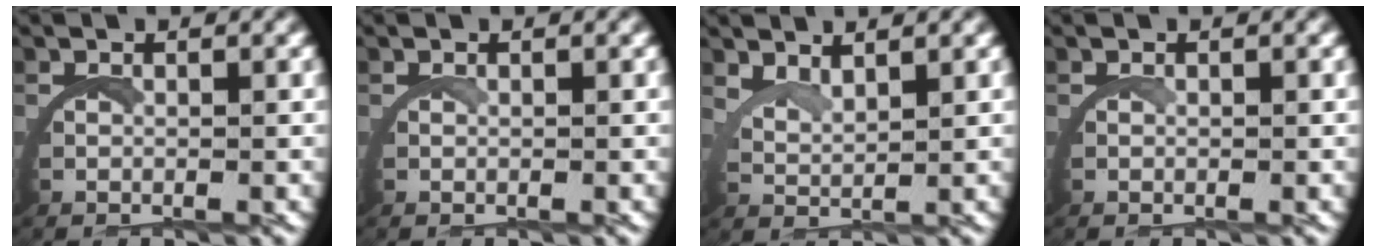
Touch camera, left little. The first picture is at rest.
{"total": 0.0}
{"total": 2.7, "force": [2.6, -0.3, 0.6], "torque": [-0.023, -0.005, 0.050]}
{"total": 0.0}